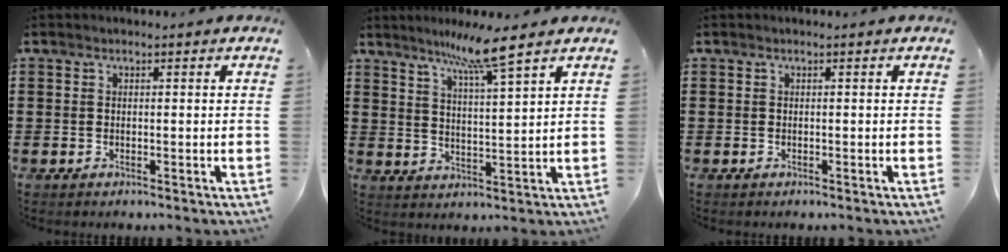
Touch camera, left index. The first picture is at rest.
{"total": 7.3, "force": [5.6, -0.6, 4.7], "torque": [-0.101, -0.019, 0.094]}
{"total": 0.0}